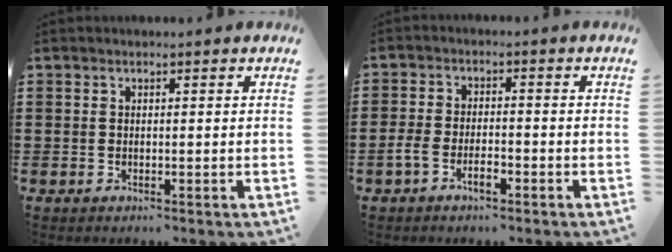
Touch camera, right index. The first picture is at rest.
{"total": 3.7, "force": [-1.8, 1.8, 2.7], "torque": [-0.055, 0.006, -0.037]}